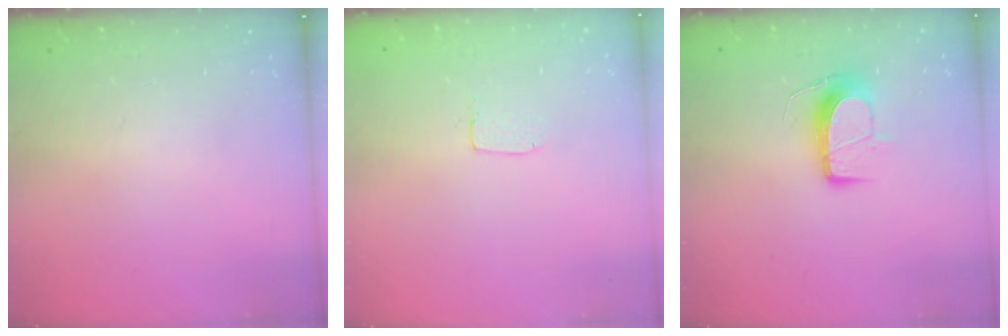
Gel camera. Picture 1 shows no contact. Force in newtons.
{"total": 3.4, "press": 3.4, "slide": 0.1}
{"total": 10.2, "press": 10.2, "slide": 0.0}